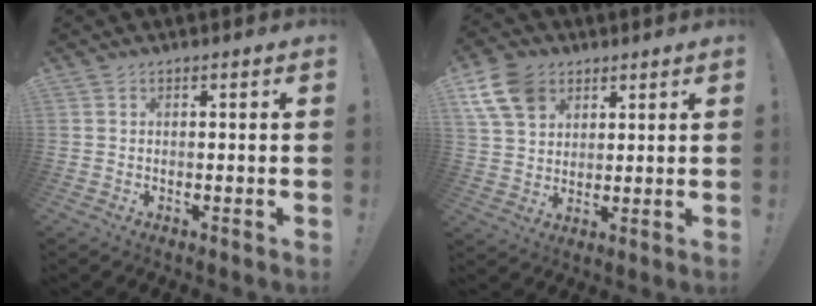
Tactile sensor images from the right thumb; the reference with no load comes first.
{"total": 12.2, "force": [6.1, 8.8, 5.9], "torque": [-0.100, -0.025, 0.121]}